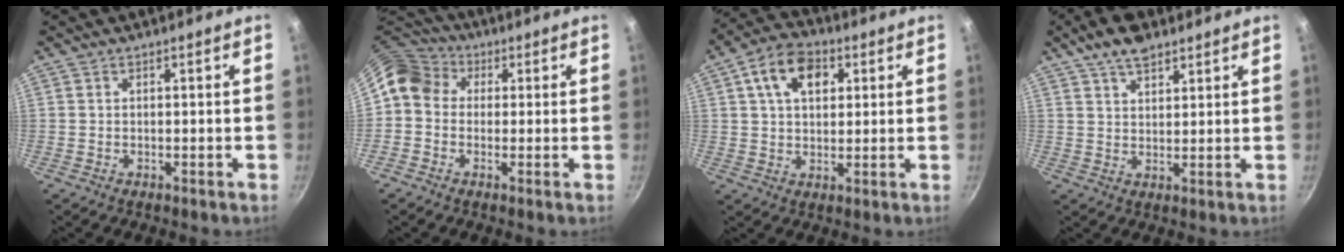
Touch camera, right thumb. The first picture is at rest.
{"total": 8.9, "force": [1.2, 7.6, 4.5], "torque": [-0.062, 0.025, -0.004]}
{"total": 10.7, "force": [3.6, 7.1, 7.1], "torque": [-0.099, 0.005, 0.050]}
{"total": 7.9, "force": [5.3, 3.9, 4.3], "torque": [-0.052, -0.011, 0.090]}